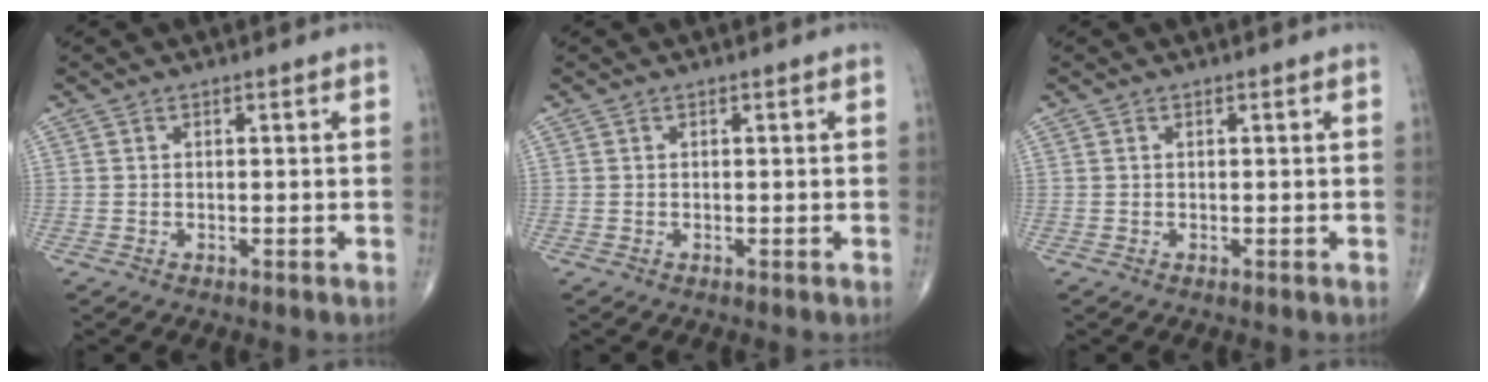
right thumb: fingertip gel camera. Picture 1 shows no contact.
{"total": 0.0}
{"total": 0.0}